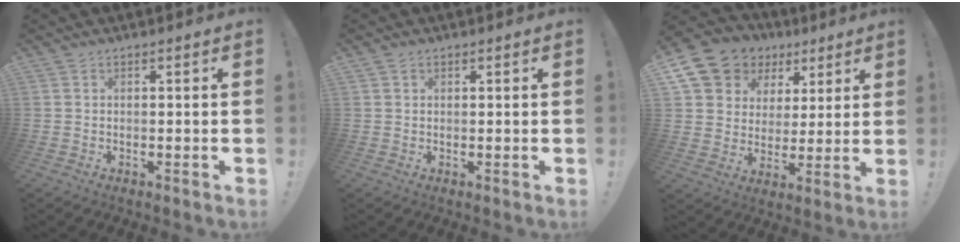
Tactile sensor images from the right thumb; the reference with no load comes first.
{"total": 0.8, "force": [0.5, 0.6, 0.1], "torque": [0.002, 0.000, 0.009]}
{"total": 13.0, "force": [7.5, 9.8, 4.2], "torque": [-0.076, -0.052, 0.155]}